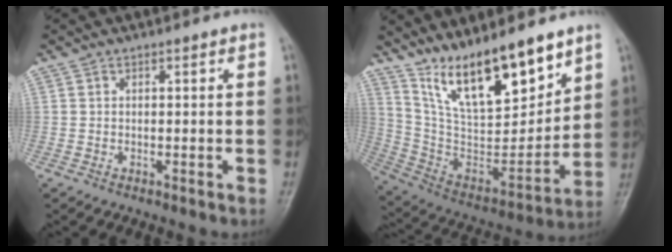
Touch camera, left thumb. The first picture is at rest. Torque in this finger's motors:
{"motor_torque": [3.48, 1.00, 1.34, -1.42, 0.45]}